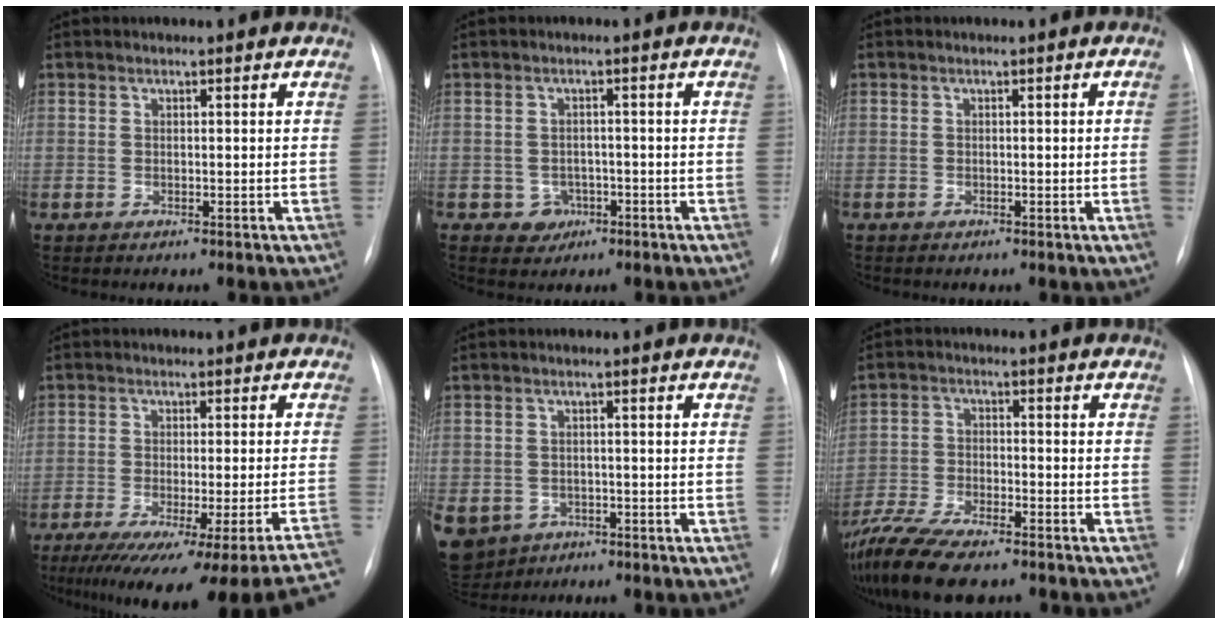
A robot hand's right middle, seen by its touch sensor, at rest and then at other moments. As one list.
[{"total": 3.0, "force": [-1.2, 2.7, 0.6], "torque": [0.001, 0.010, -0.011]}, {"total": 1.1, "force": [-0.2, -0.4, 1.0], "torque": [-0.012, 0.002, -0.002]}, {"total": 21.2, "force": [-17.0, -1.1, 12.6], "torque": [-0.090, -0.037, -0.221]}, {"total": 11.5, "force": [-5.9, 9.2, 3.7], "torque": [-0.115, -0.004, -0.076]}, {"total": 13.8, "force": [-11.1, 3.5, 7.4], "torque": [-0.145, -0.021, -0.185]}]